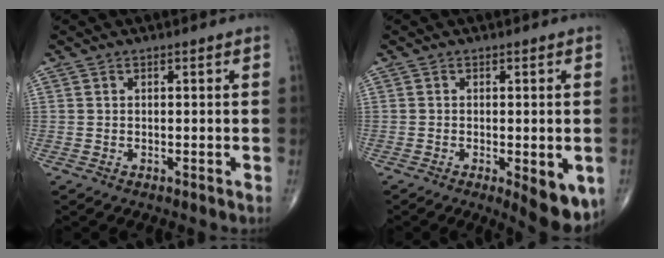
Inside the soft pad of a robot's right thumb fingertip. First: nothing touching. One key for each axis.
{"total": 8.8, "fx": -3.2, "fy": 3.2, "fz": 7.6, "tx": -0.091, "ty": -0.014, "tz": -0.041}